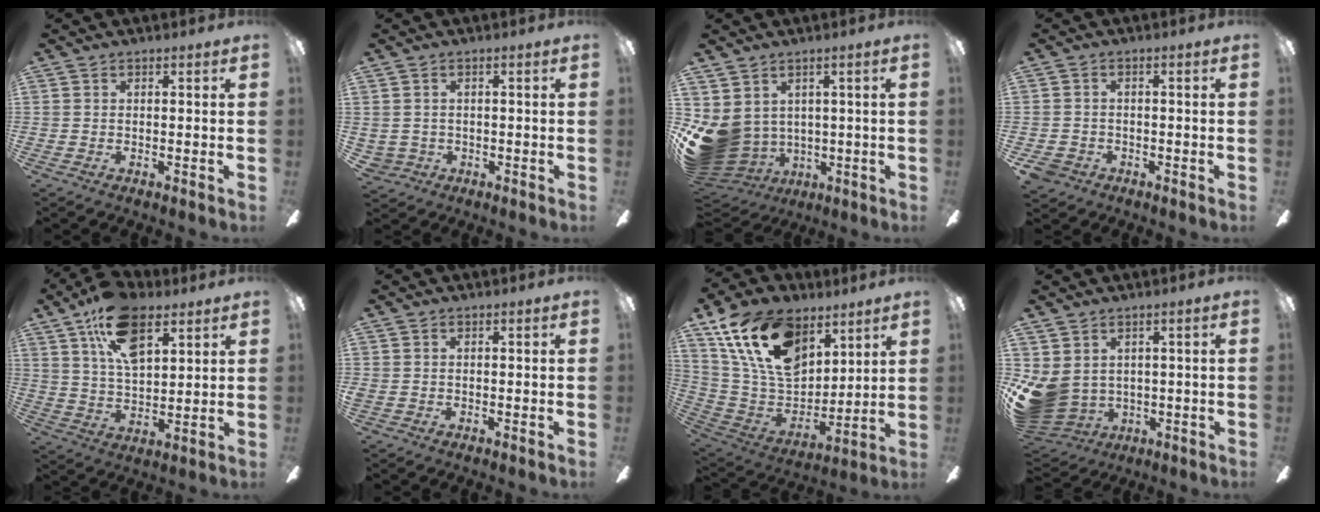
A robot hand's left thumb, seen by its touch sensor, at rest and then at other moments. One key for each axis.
{"total": 2.2, "fx": 0.1, "fy": 2.1, "fz": 0.5, "tx": -0.014, "ty": 0.003, "tz": 0.002}
{"total": 10.1, "fx": 0.0, "fy": 8.8, "fz": 5.0, "tx": -0.150, "ty": -0.019, "tz": 0.007}
{"total": 3.6, "fx": -2.2, "fy": 2.7, "fz": 1.1, "tx": -0.036, "ty": 0.007, "tz": -0.045}
{"total": 15.8, "fx": 8.9, "fy": 8.2, "fz": 10.2, "tx": -0.178, "ty": -0.016, "tz": 0.160}
{"total": 0.5, "fx": 0.0, "fy": 0.5, "fz": 0.2, "tx": -0.004, "ty": 0.005, "tz": -0.001}
{"total": 21.3, "fx": 11.6, "fy": 12.9, "fz": 12.3, "tx": -0.236, "ty": -0.037, "tz": 0.216}
{"total": 8.8, "fx": 0.3, "fy": 7.4, "fz": 4.7, "tx": -0.136, "ty": -0.012, "tz": 0.013}